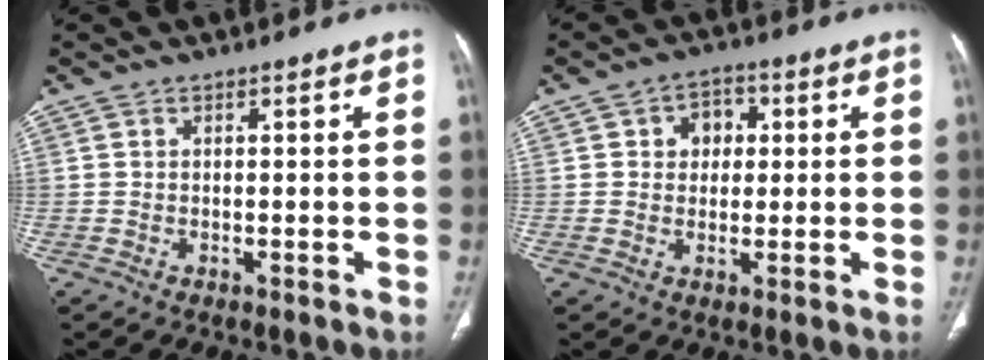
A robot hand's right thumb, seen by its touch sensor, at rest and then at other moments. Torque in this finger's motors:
{"motor_torque": [-0.25, 0.31, -0.26, 0.30, 0.10]}